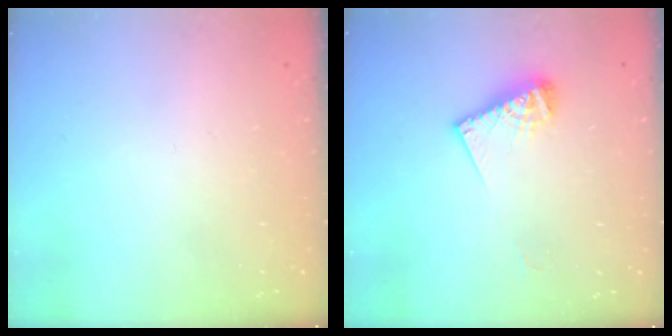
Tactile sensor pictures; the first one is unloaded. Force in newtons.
{"total": 9.6, "press": 9.5, "slide": 1.3}